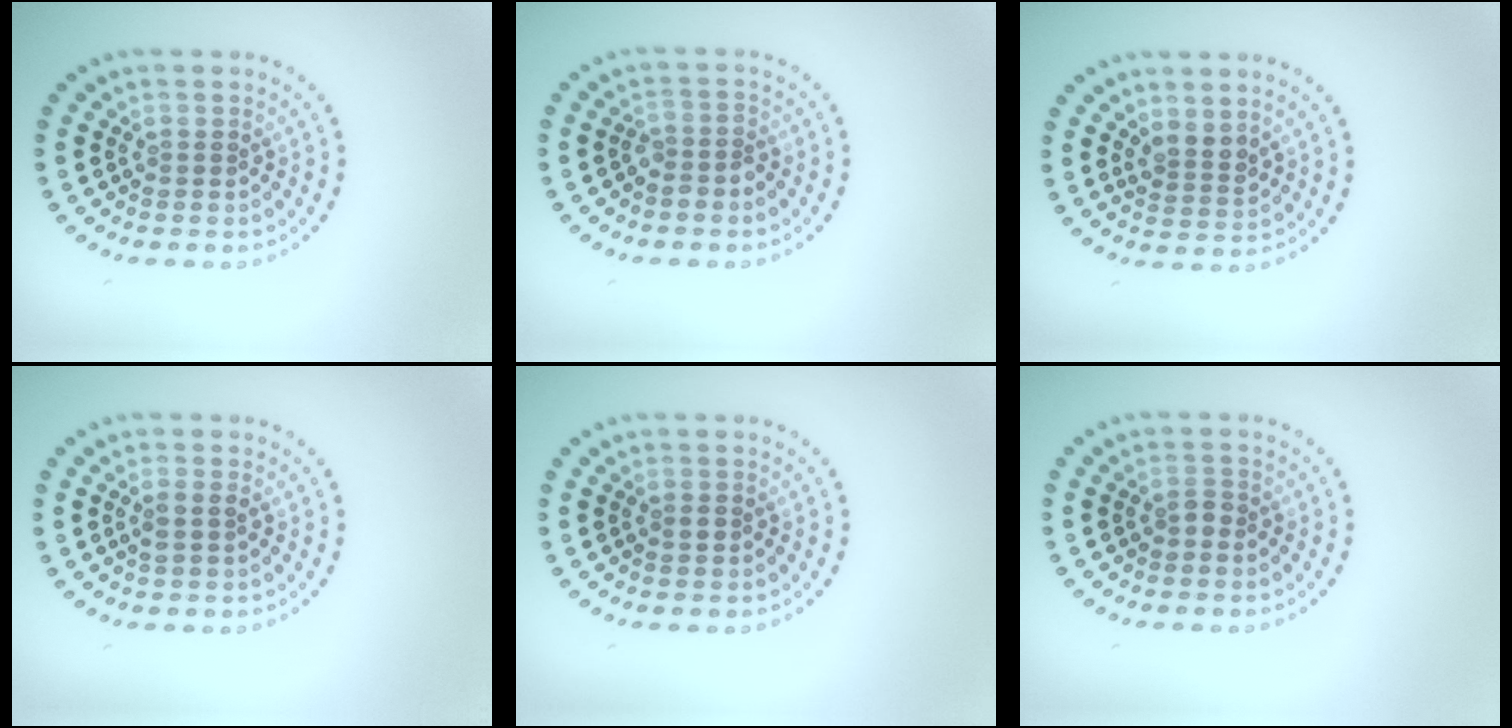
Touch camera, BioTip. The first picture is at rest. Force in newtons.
{"total": 1.7, "press": 1.4, "slide": 1.0}
{"total": 2.0, "press": 1.7, "slide": 1.0}
{"total": 1.2, "press": 1.1, "slide": 0.5}
{"total": 0.6, "press": 0.6, "slide": 0.1}
{"total": 0.8, "press": 0.8, "slide": 0.2}